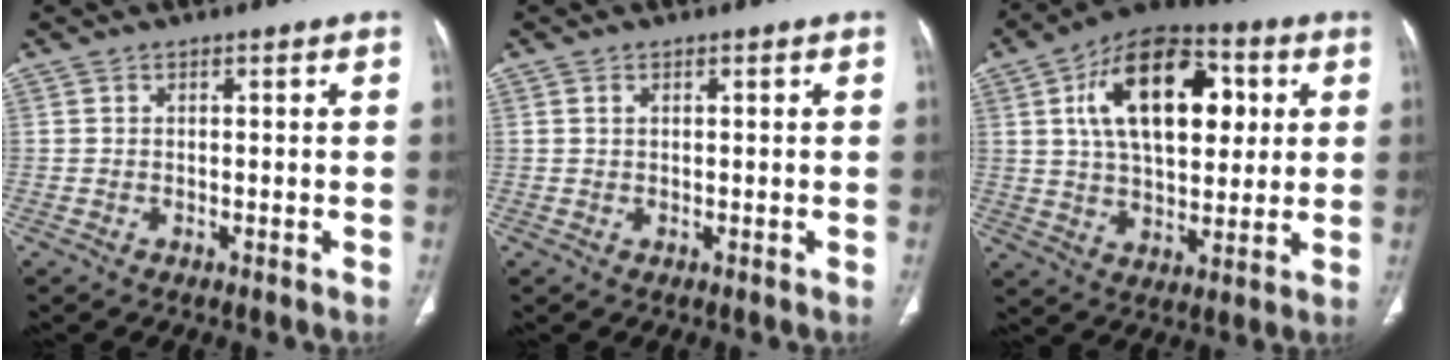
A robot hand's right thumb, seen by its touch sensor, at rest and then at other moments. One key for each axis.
{"total": 0.7, "fx": 0.3, "fy": 0.4, "fz": 0.4, "tx": -0.010, "ty": 0.001, "tz": 0.006}
{"total": 21.2, "fx": 5.8, "fy": 11.8, "fz": 16.6, "tx": -0.234, "ty": 0.003, "tz": 0.089}